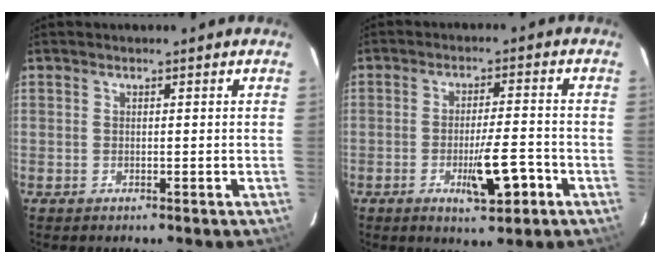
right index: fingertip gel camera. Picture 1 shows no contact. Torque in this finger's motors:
{"motor_torque": [0.24, -0.17, 0.14, 0.08]}